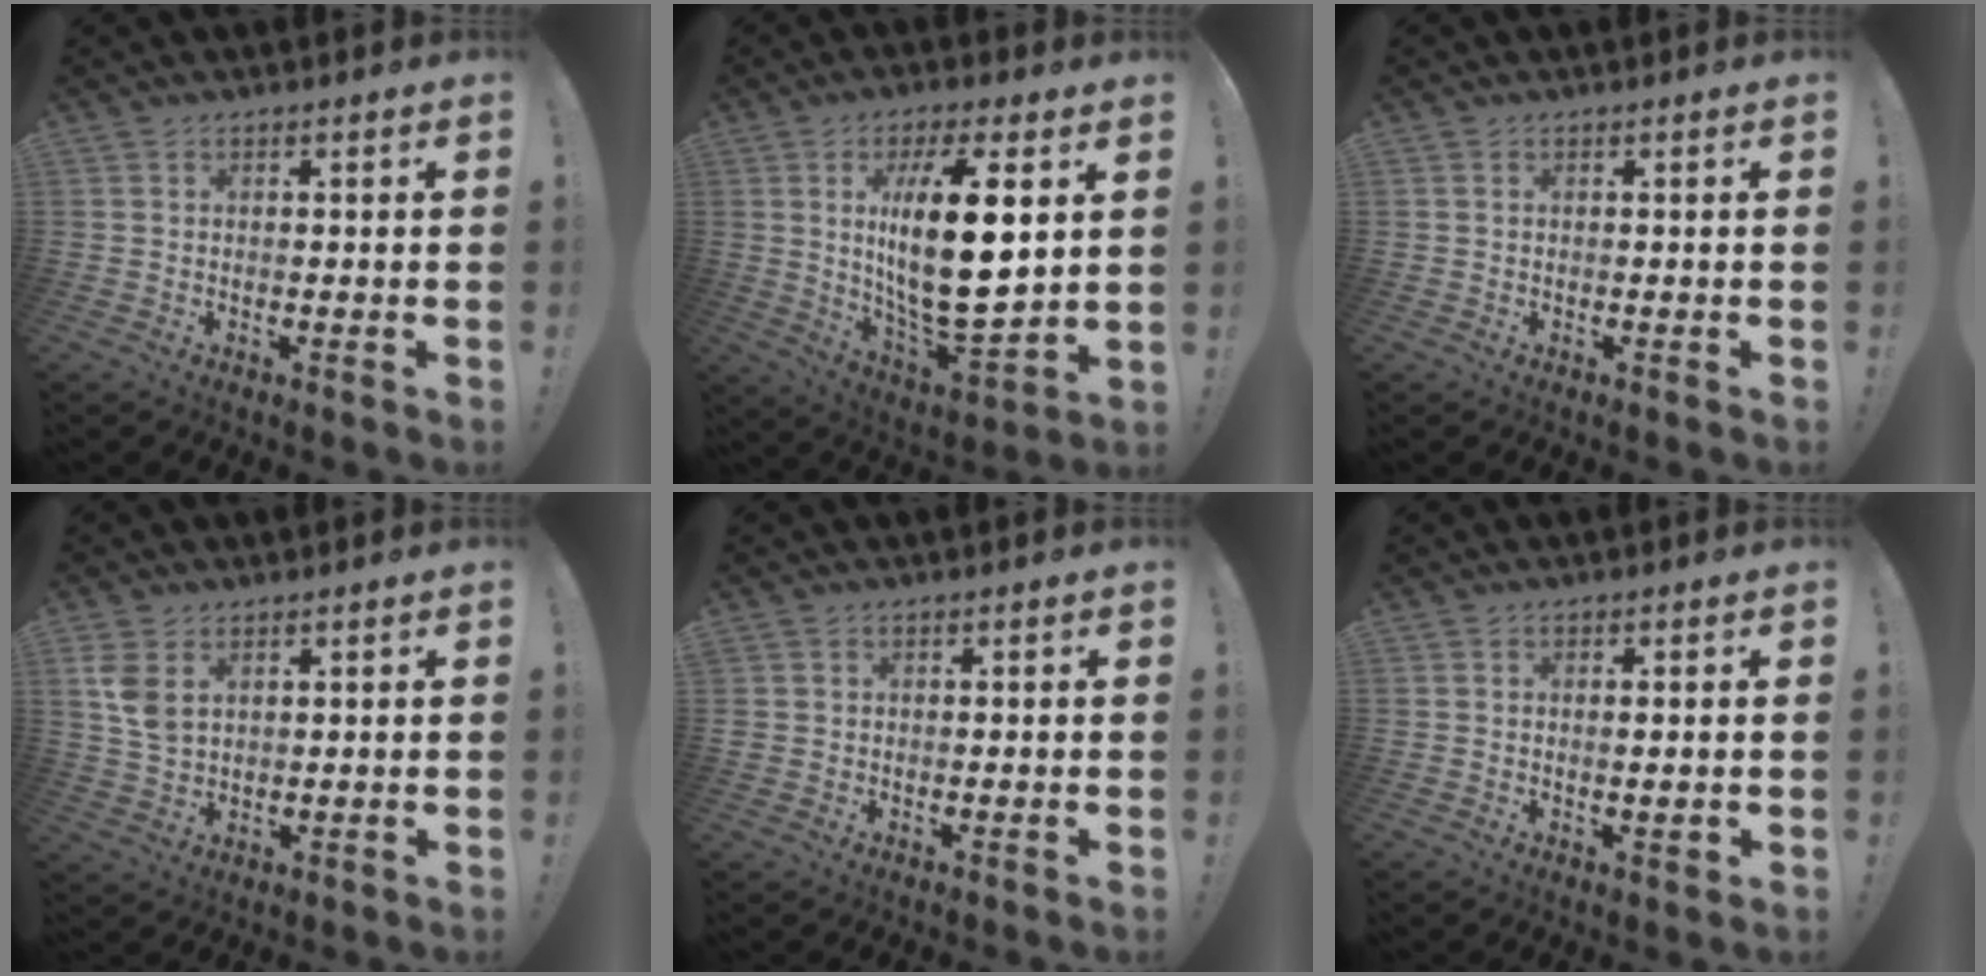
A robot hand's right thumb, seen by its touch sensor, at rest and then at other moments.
{"total": 19.5, "force": [4.4, 6.4, 17.9], "torque": [-0.323, -0.027, 0.059]}
{"total": 0.0}
{"total": 6.5, "force": [3.0, 3.9, 4.2], "torque": [-0.072, -0.013, 0.057]}
{"total": 1.0, "force": [0.2, 1.0, 0.2], "torque": [-0.003, 0.003, 0.004]}
{"total": 1.8, "force": [0.4, 0.4, 1.7], "torque": [-0.011, -0.009, 0.003]}